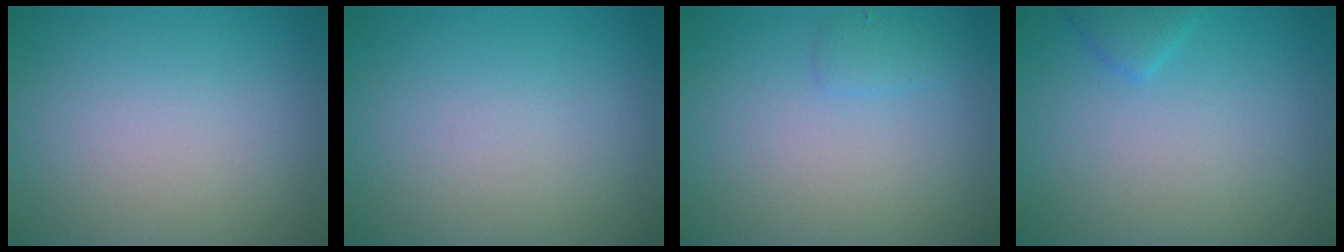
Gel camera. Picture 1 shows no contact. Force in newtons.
{"total": 0.0}
{"total": 1.0, "press": 0.9, "slide": 0.1}
{"total": 1.3, "press": 1.3, "slide": 0.1}